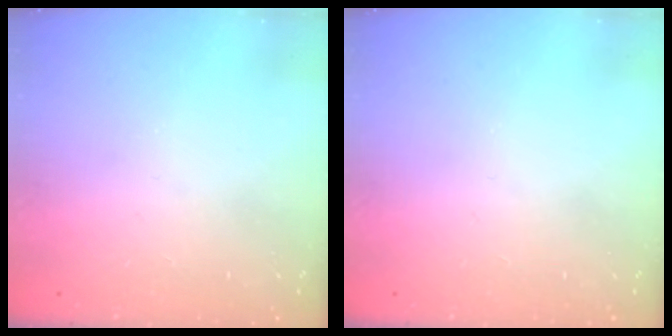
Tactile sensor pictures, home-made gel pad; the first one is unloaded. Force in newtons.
{"total": 0.0}